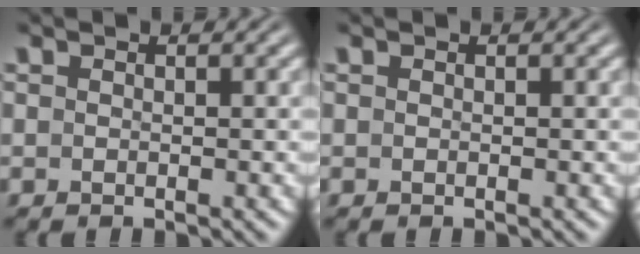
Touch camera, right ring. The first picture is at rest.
{"total": 0.0}